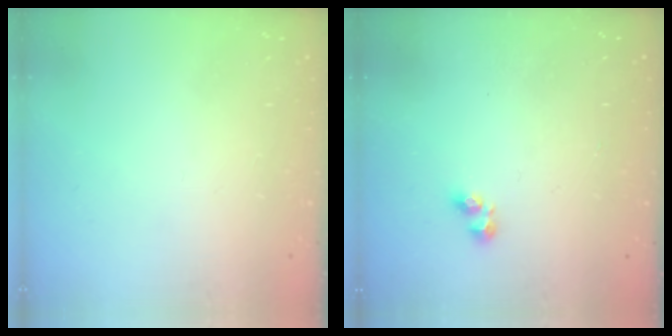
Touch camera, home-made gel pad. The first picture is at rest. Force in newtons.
{"total": 2.4, "press": 2.3, "slide": 0.4}